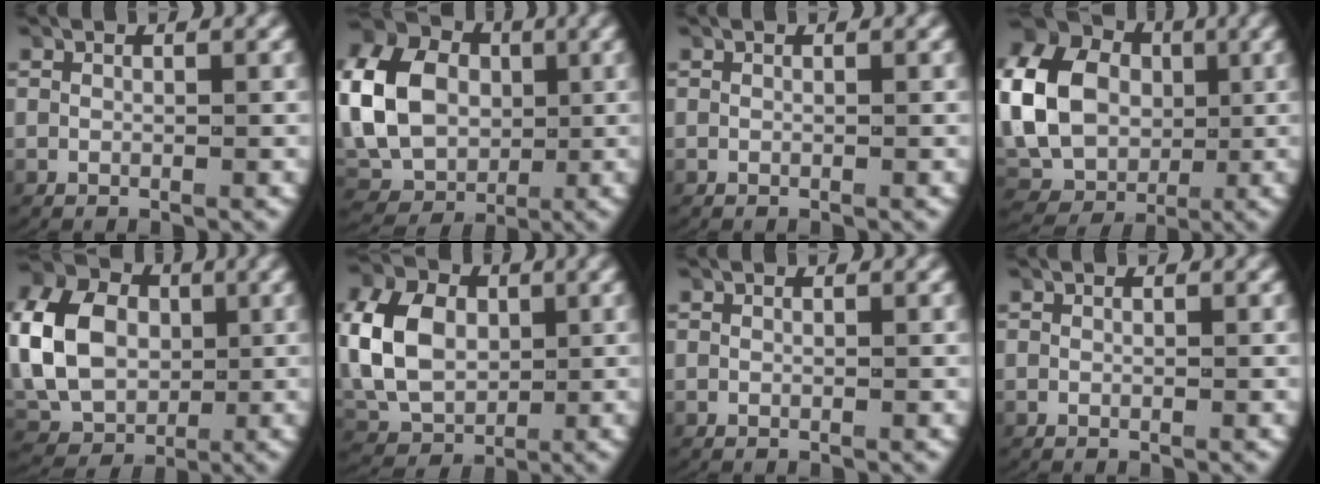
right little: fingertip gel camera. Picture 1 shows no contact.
{"total": 12.4, "force": [0.5, 10.5, 6.7], "torque": [-0.154, -0.016, 0.007]}
{"total": 0.0}
{"total": 14.1, "force": [1.1, 12.0, 7.2], "torque": [-0.169, -0.014, 0.013]}
{"total": 10.0, "force": [-0.1, 8.2, 5.8], "torque": [-0.133, -0.018, 0.005]}
{"total": 8.3, "force": [-0.1, 6.8, 4.8], "torque": [-0.117, -0.021, 0.009]}
{"total": 0.0}
{"total": 0.0}